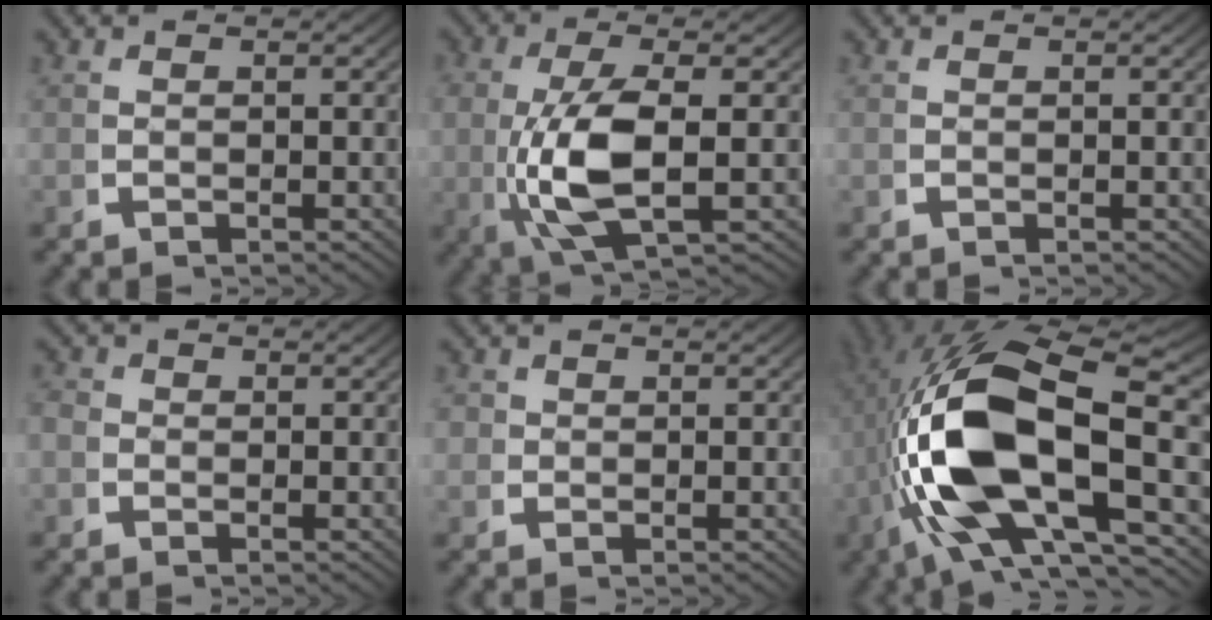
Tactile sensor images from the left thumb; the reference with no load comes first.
{"total": 9.9, "force": [-0.5, 4.6, 8.7], "torque": [-0.217, -0.033, 0.016]}
{"total": 0.0}
{"total": 1.7, "force": [-0.4, 1.6, 0.4], "torque": [-0.008, -0.002, -0.015]}
{"total": 1.8, "force": [0.3, 1.7, 0.5], "torque": [-0.014, -0.005, 0.002]}
{"total": 18.7, "force": [0.3, 9.6, 16.0], "torque": [-0.336, -0.026, 0.019]}